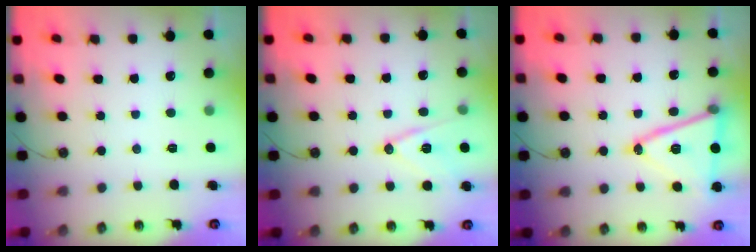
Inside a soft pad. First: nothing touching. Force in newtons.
{"total": 12.9, "press": 12.5, "slide": 3.1}
{"total": 17.2, "press": 16.9, "slide": 3.6}